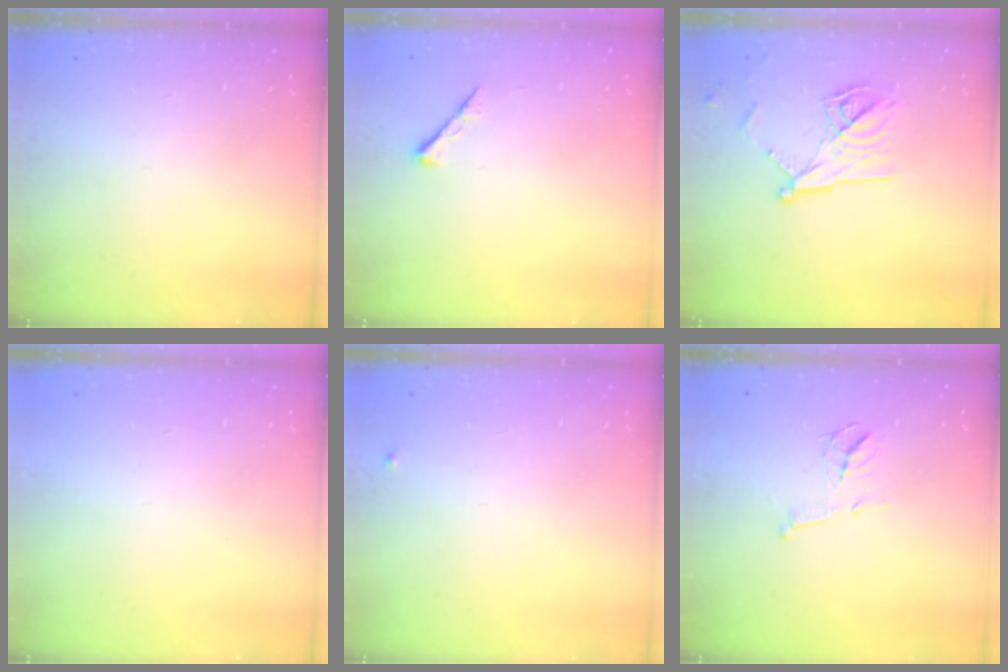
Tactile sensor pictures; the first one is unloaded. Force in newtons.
{"total": 4.3, "press": 4.3, "slide": 0.5}
{"total": 13.5, "press": 13.5, "slide": 0.2}
{"total": 1.5, "press": 1.5, "slide": 0.1}
{"total": 2.7, "press": 2.7, "slide": 0.2}
{"total": 9.7, "press": 9.7, "slide": 0.3}